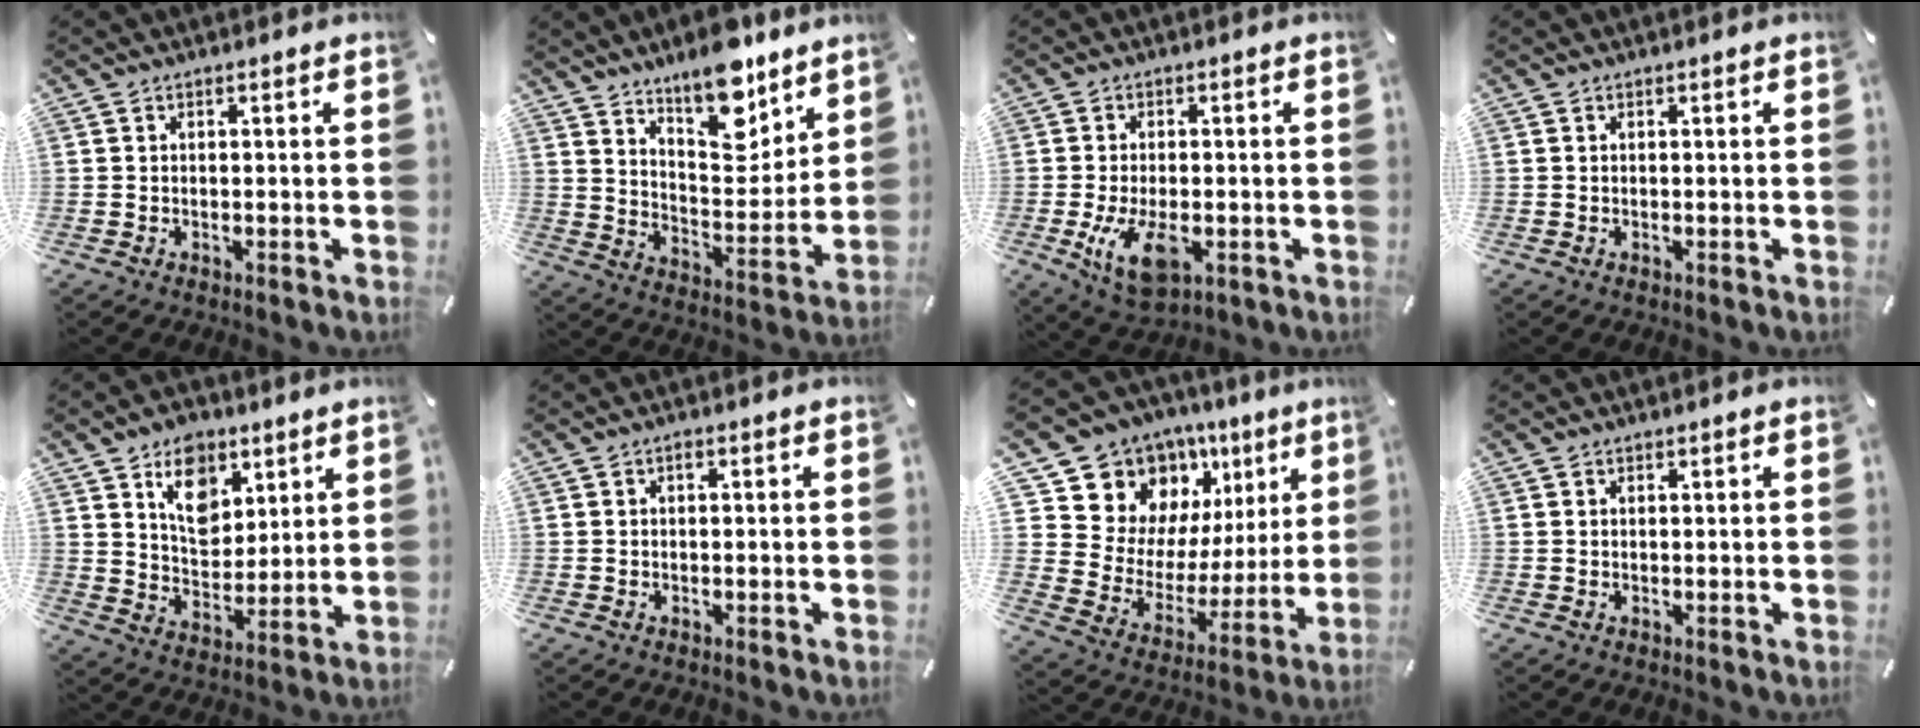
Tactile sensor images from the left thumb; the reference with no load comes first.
{"total": 14.2, "force": [11.3, 5.6, 6.3], "torque": [-0.092, -0.085, 0.201]}
{"total": 9.1, "force": [-2.2, 5.2, 7.1], "torque": [-0.141, -0.010, -0.040]}
{"total": 0.0}
{"total": 11.2, "force": [6.0, 8.3, 4.6], "torque": [-0.067, -0.029, 0.110]}
{"total": 0.8, "force": [0.2, 0.5, 0.6], "torque": [-0.013, 0.004, 0.002]}
{"total": 15.0, "force": [9.8, 10.7, 3.6], "torque": [-0.061, -0.094, 0.187]}
{"total": 0.5, "force": [0.4, 0.4, 0.1], "torque": [0.000, 0.000, 0.008]}